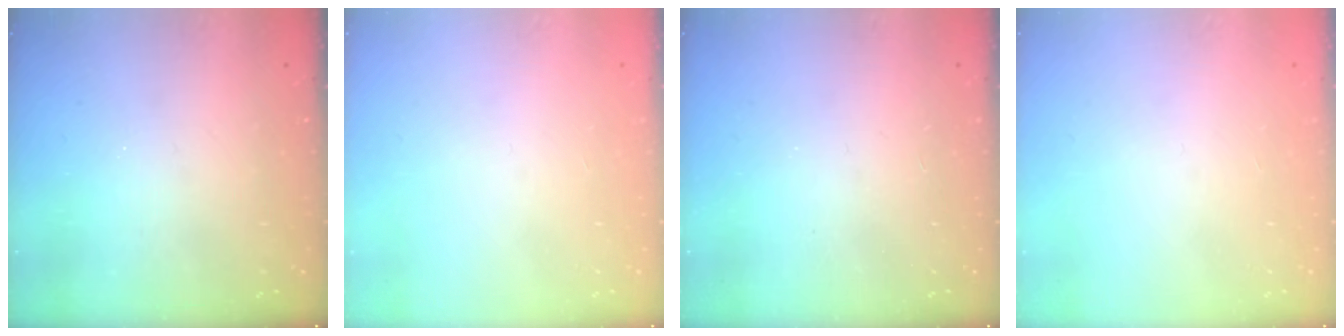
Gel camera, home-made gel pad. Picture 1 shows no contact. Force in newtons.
{"total": 0.0}
{"total": 0.0}
{"total": 0.0}